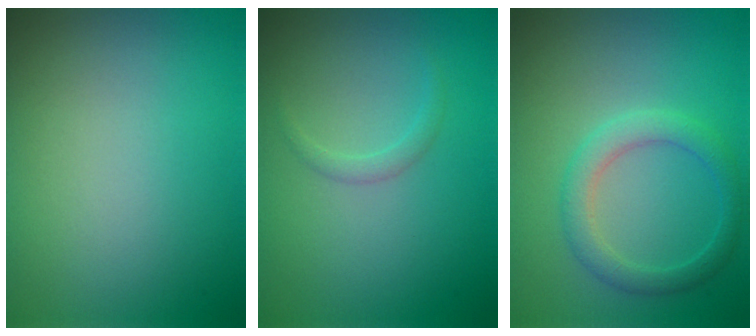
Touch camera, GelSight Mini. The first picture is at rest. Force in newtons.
{"total": 0.9, "press": 0.9, "slide": 0.1}
{"total": 2.7, "press": 2.7, "slide": 0.1}